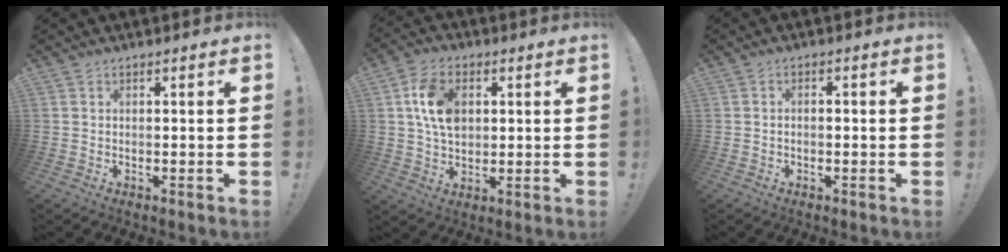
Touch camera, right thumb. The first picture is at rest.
{"total": 11.7, "force": [2.6, 8.3, 7.8], "torque": [-0.139, 0.011, 0.050]}
{"total": 1.4, "force": [-1.0, 0.4, 0.8], "torque": [-0.012, 0.004, -0.018]}